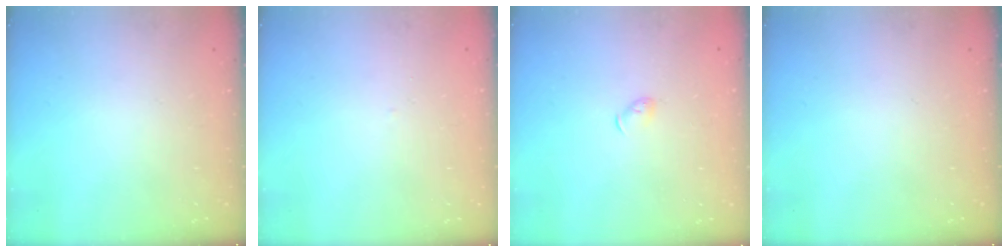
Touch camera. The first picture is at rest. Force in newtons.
{"total": 1.6, "press": 1.6, "slide": 0.3}
{"total": 3.7, "press": 3.6, "slide": 0.9}
{"total": 0.0}